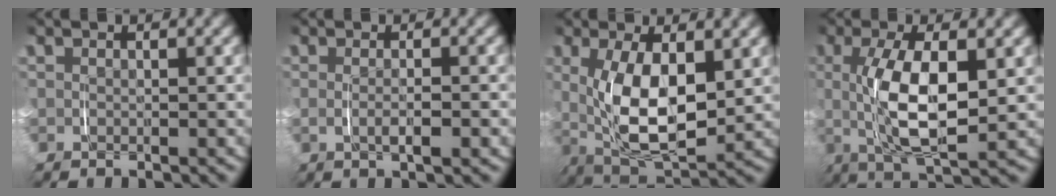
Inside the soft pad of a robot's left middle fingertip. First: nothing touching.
{"total": 1.5, "force": [-0.5, -0.2, 1.4], "torque": [-0.023, -0.003, -0.005]}
{"total": 8.0, "force": [0.4, 3.7, 7.1], "torque": [-0.130, -0.011, 0.016]}
{"total": 6.6, "force": [0.2, 1.7, 6.3], "torque": [-0.119, -0.006, 0.008]}